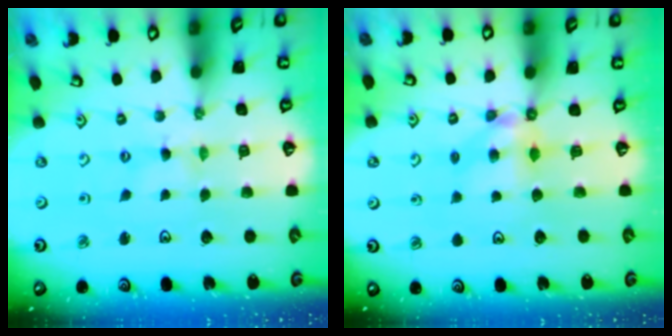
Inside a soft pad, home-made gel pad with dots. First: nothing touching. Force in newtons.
{"total": 6.7, "press": 6.7, "slide": 0.2}